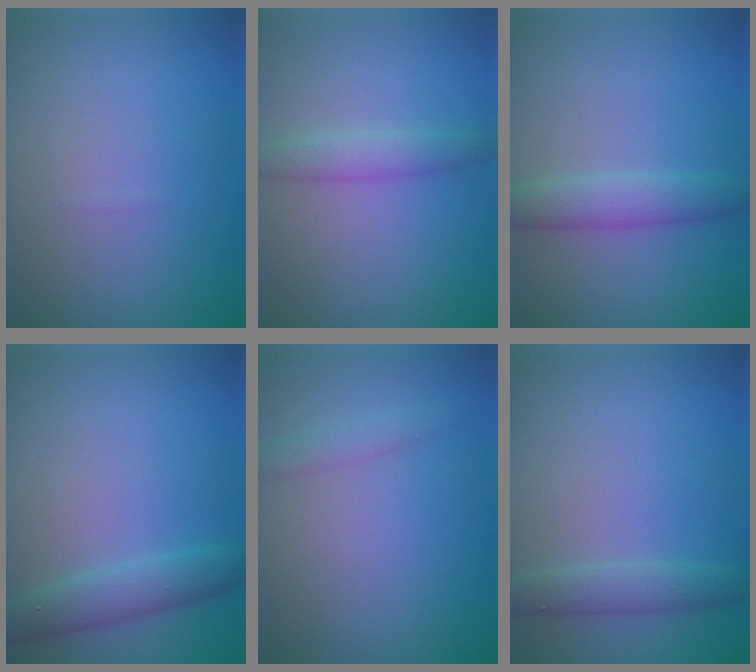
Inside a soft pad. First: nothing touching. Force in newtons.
{"total": 2.1, "press": 2.1, "slide": 0.0}
{"total": 2.8, "press": 2.8, "slide": 0.1}
{"total": 2.9, "press": 2.9, "slide": 0.2}
{"total": 1.4, "press": 1.4, "slide": 0.1}
{"total": 2.1, "press": 2.1, "slide": 0.1}